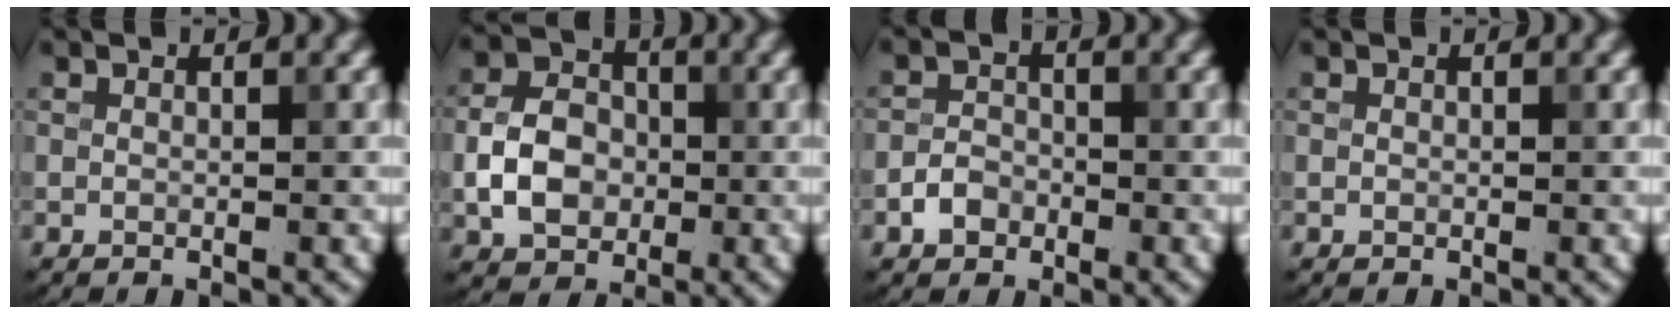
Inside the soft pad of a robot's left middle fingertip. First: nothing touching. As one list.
[{"total": 5.2, "force": [-1.0, 4.0, 3.1], "torque": [-0.059, 0.004, -0.021]}, {"total": 2.1, "force": [-1.1, 1.6, 0.9], "torque": [-0.011, 0.004, -0.025]}, {"total": 0.0}]